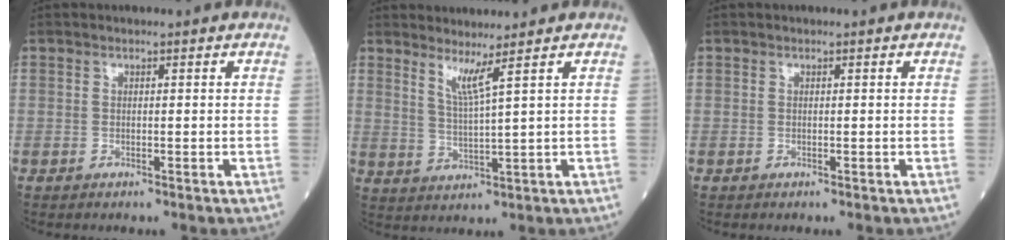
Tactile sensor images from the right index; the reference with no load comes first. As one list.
[{"total": 3.5, "force": [2.4, -1.3, 2.2], "torque": [-0.046, -0.022, 0.053]}, {"total": 0.0}]